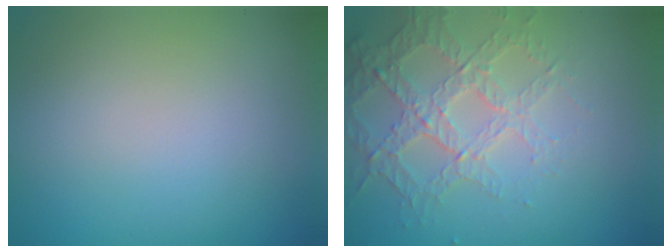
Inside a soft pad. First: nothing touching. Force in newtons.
{"total": 3.7, "press": 3.4, "slide": 1.4}